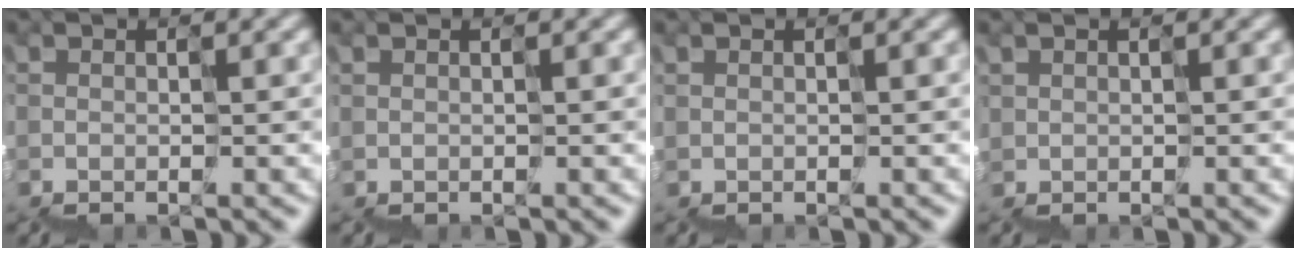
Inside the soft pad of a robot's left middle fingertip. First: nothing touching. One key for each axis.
{"total": 0.0}
{"total": 0.0}
{"total": 0.9, "fx": -0.3, "fy": 0.5, "fz": 0.7, "tx": -0.026, "ty": -0.004, "tz": 0.008}